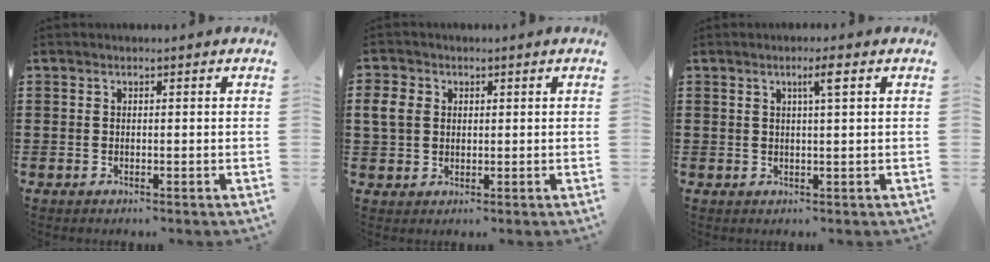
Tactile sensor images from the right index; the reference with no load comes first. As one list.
[{"total": 3.6, "force": [0.8, 3.0, 1.8], "torque": [-0.054, 0.008, 0.010]}, {"total": 2.5, "force": [1.1, -0.1, 2.3], "torque": [-0.039, -0.004, 0.013]}]